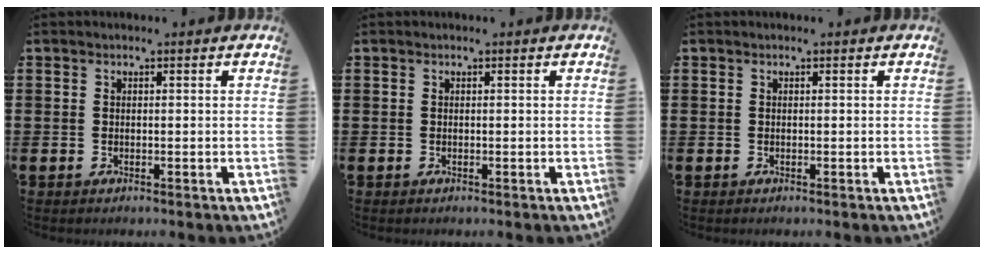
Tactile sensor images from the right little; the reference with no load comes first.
{"total": 0.0}
{"total": 0.0}